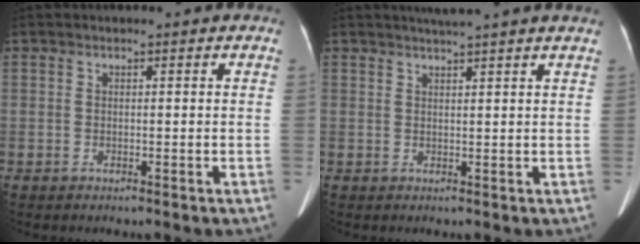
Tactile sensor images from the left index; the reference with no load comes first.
{"total": 6.0, "force": [5.2, -1.0, 2.7], "torque": [-0.038, 0.017, 0.062]}